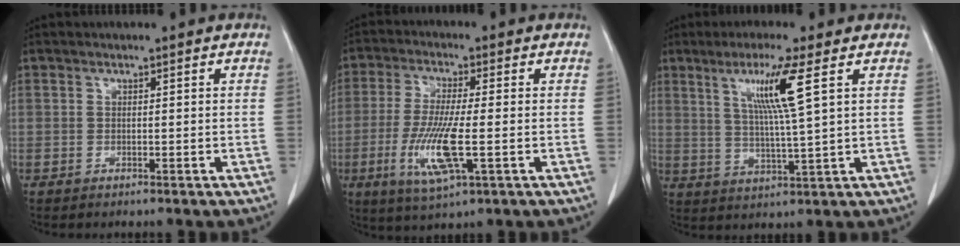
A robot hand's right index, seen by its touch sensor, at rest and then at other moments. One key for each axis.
{"total": 10.0, "fx": -2.5, "fy": 1.2, "fz": 9.6, "tx": -0.198, "ty": -0.020, "tz": -0.048}
{"total": 8.7, "fx": 3.5, "fy": -1.3, "fz": 7.8, "tx": -0.147, "ty": -0.007, "tz": 0.067}